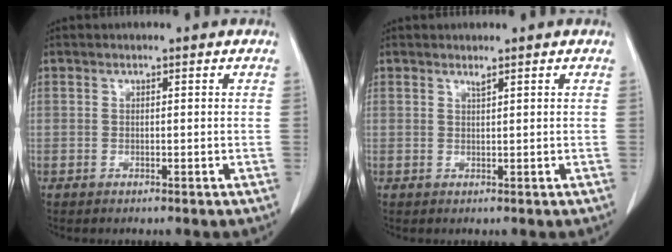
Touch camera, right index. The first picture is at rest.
{"total": 0.6, "force": [0.5, -0.2, 0.3], "torque": [-0.013, -0.008, 0.013]}